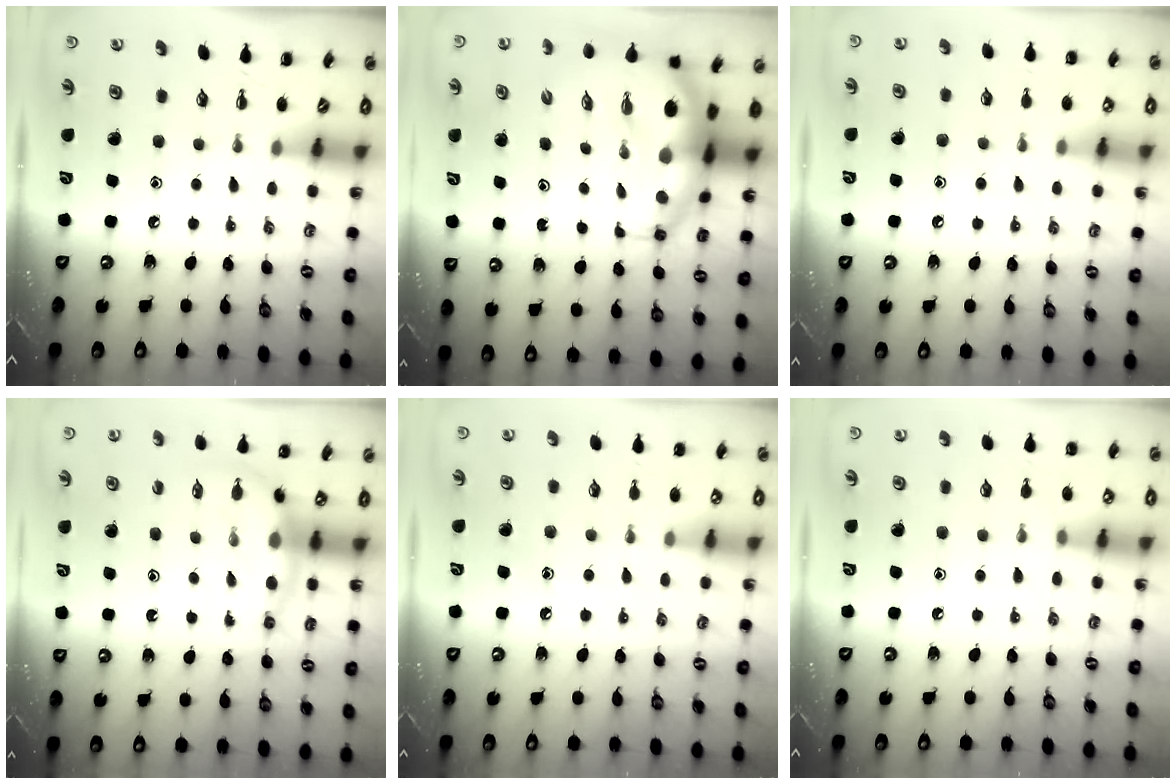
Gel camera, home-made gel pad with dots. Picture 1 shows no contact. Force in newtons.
{"total": 10.7, "press": 10.3, "slide": 2.7}
{"total": 6.3, "press": 6.1, "slide": 1.7}
{"total": 8.2, "press": 8.1, "slide": 1.4}
{"total": 6.4, "press": 6.3, "slide": 1.4}
{"total": 5.9, "press": 5.8, "slide": 1.2}